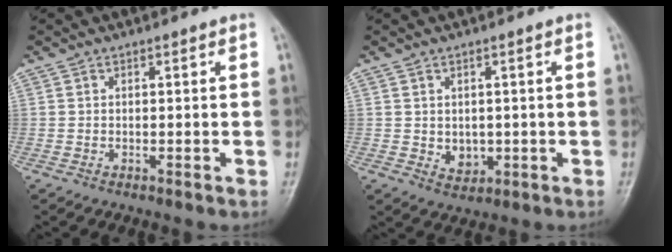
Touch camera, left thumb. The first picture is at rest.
{"total": 3.4, "force": [0.0, 2.7, 2.1], "torque": [-0.019, -0.005, 0.011]}